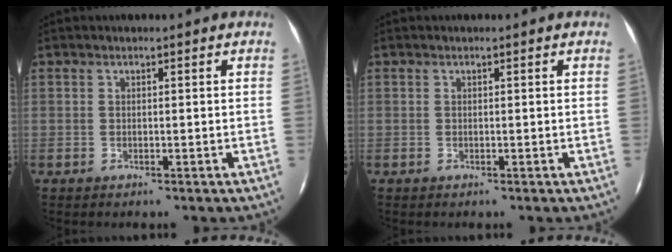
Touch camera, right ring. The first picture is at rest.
{"total": 0.0}